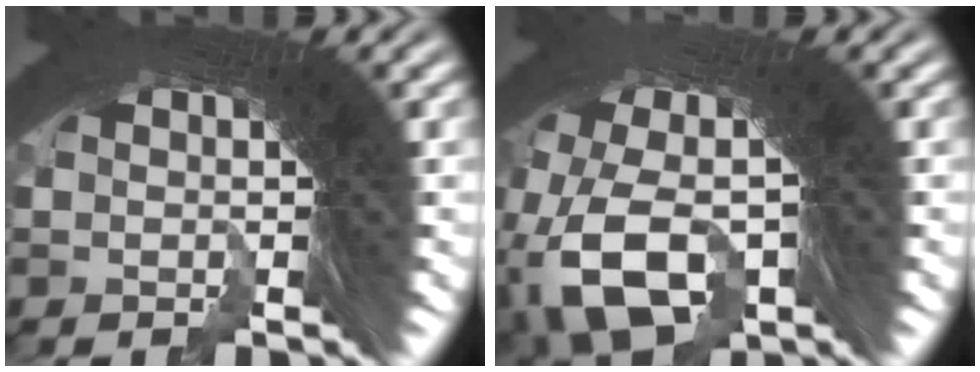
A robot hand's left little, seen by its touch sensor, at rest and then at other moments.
{"total": 9.9, "force": [-3.6, 7.6, 5.3], "torque": [-0.142, -0.047, -0.046]}